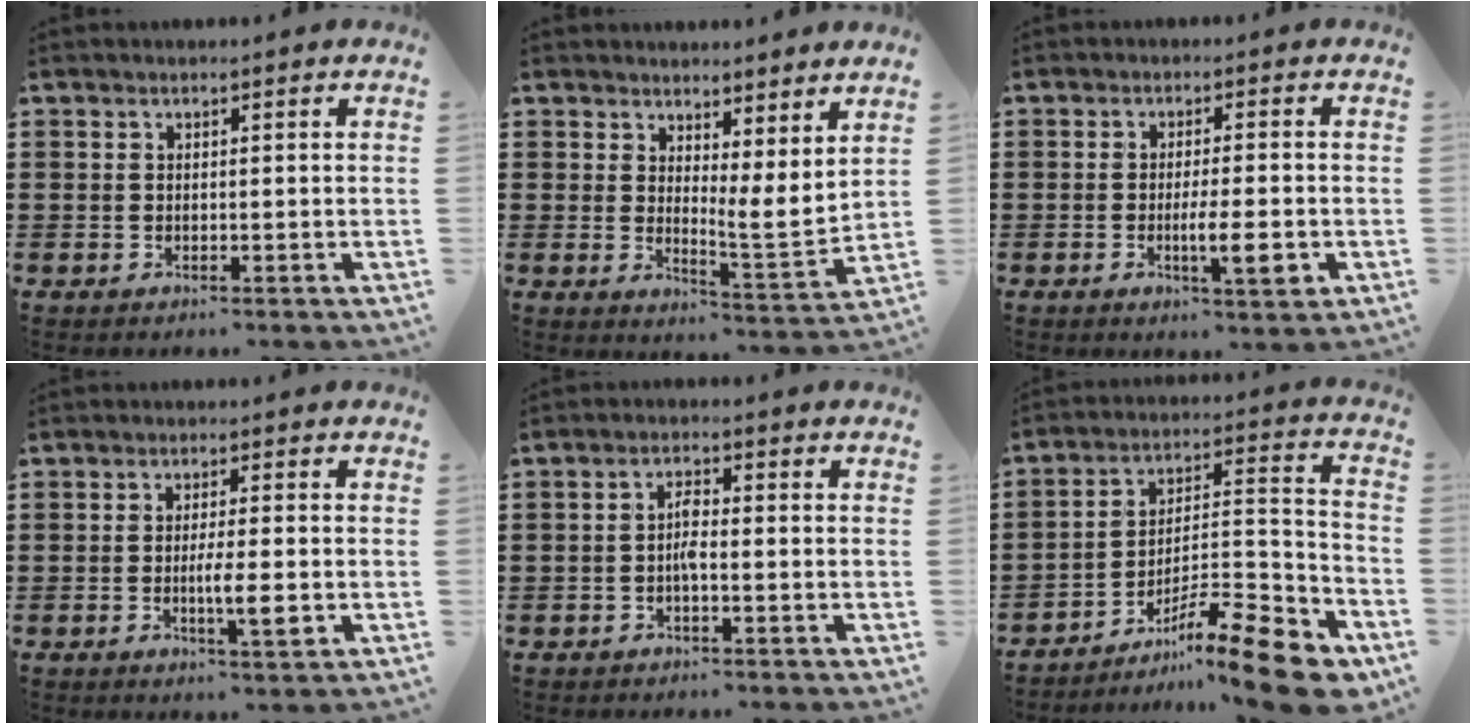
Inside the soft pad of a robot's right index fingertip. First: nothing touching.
{"total": 4.9, "force": [4.0, 0.9, 2.7], "torque": [-0.041, -0.039, 0.070]}
{"total": 5.9, "force": [-1.8, 0.9, 5.5], "torque": [-0.096, -0.010, -0.030]}
{"total": 4.8, "force": [-1.2, 0.6, 4.6], "torque": [-0.084, -0.007, -0.024]}
{"total": 2.7, "force": [-0.6, 0.7, 2.5], "torque": [-0.054, 0.001, -0.014]}
{"total": 14.0, "force": [-10.8, 2.1, 8.7], "torque": [-0.117, 0.035, -0.194]}